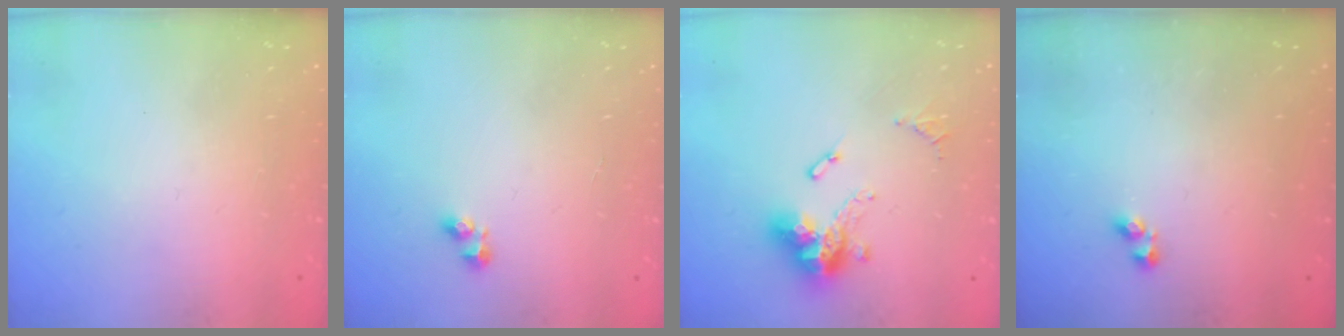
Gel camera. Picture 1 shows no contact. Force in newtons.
{"total": 2.6, "press": 2.6, "slide": 0.2}
{"total": 13.9, "press": 13.9, "slide": 1.2}
{"total": 1.6, "press": 1.5, "slide": 0.3}